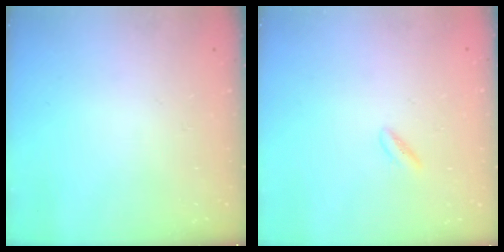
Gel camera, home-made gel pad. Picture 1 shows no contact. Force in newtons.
{"total": 2.1, "press": 2.0, "slide": 0.8}